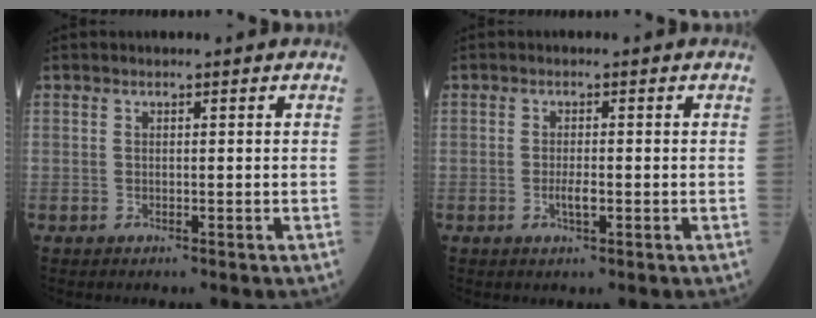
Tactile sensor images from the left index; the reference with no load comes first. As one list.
[{"total": 1.9, "force": [-0.6, 0.5, 1.7], "torque": [-0.034, 0.000, -0.011]}]